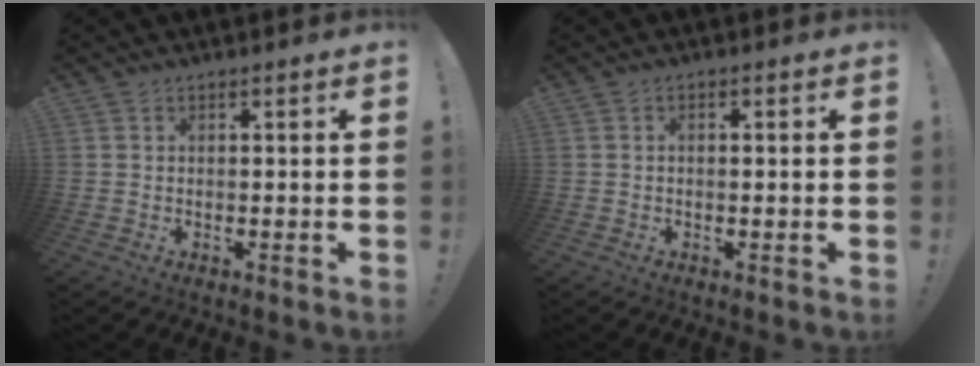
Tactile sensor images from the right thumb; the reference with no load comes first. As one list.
[{"total": 0.8, "force": [-0.5, 0.2, 0.6], "torque": [-0.008, 0.001, -0.008]}]